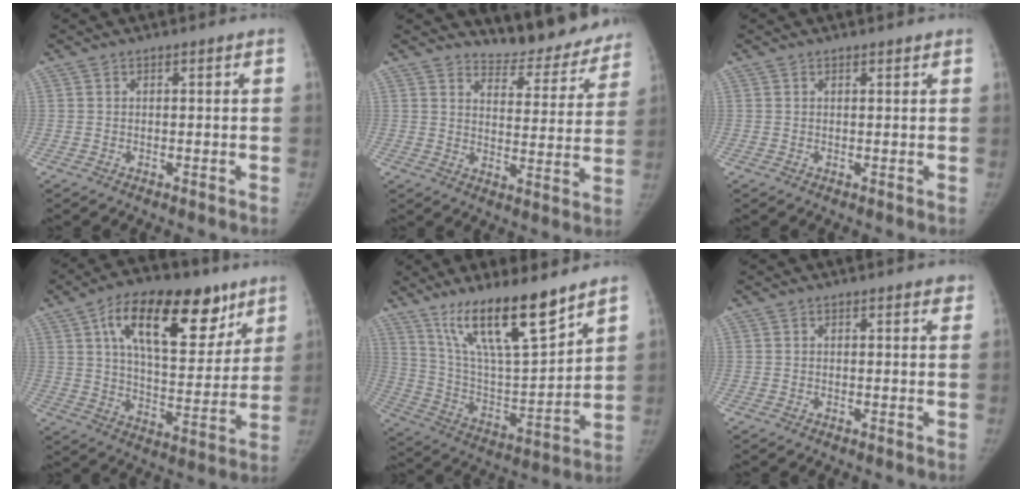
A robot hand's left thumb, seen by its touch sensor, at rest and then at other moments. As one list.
[{"total": 13.5, "force": [12.7, 4.3, 1.6], "torque": [0.019, -0.103, 0.144]}, {"total": 0.7, "force": [0.6, 0.3, 0.2], "torque": [-0.005, -0.004, 0.009]}, {"total": 23.1, "force": [11.8, 11.2, 16.4], "torque": [-0.215, -0.023, 0.191]}, {"total": 19.0, "force": [13.4, 4.1, 12.8], "torque": [-0.194, -0.073, 0.249]}, {"total": 1.4, "force": [1.0, 0.6, 0.8], "torque": [0.000, -0.002, 0.008]}]